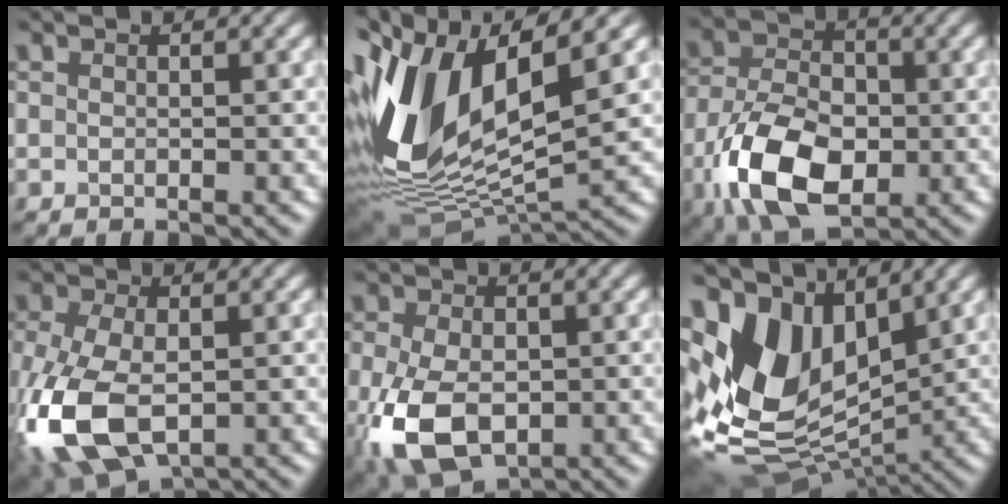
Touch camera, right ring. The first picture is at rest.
{"total": 14.1, "force": [2.3, 6.8, 12.1], "torque": [-0.267, -0.011, 0.044]}
{"total": 10.1, "force": [-3.5, 6.1, 7.3], "torque": [-0.162, -0.012, -0.069]}
{"total": 10.2, "force": [-3.3, 5.7, 7.8], "torque": [-0.196, -0.021, -0.064]}
{"total": 8.4, "force": [-2.4, 5.2, 6.1], "torque": [-0.146, -0.020, -0.046]}
{"total": 12.1, "force": [2.9, 7.8, 8.7], "torque": [-0.197, -0.005, 0.053]}